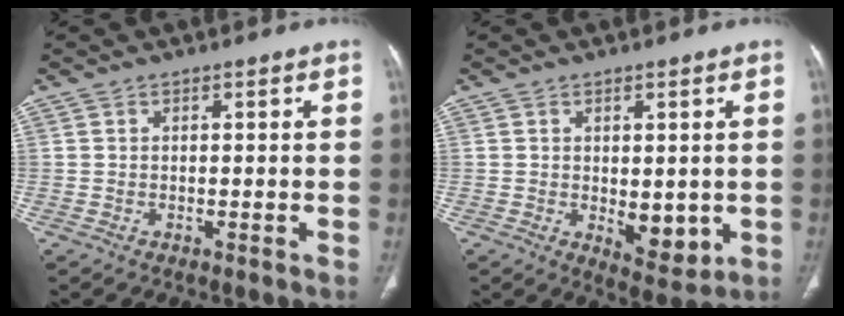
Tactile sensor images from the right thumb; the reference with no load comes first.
{"total": 6.4, "force": [-0.7, 3.4, 5.4], "torque": [-0.053, -0.016, 0.006]}